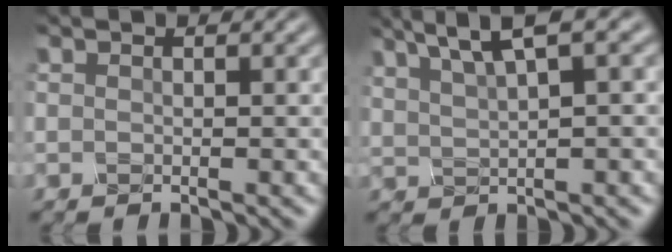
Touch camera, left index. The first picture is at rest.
{"total": 5.0, "force": [2.9, 1.1, 3.8], "torque": [-0.074, 0.018, 0.057]}